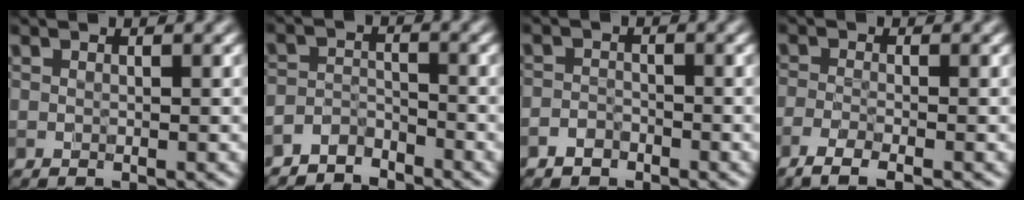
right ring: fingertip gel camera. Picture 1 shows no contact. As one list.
[{"total": 2.9, "force": [-2.8, 1.0, 0.1], "torque": [0.006, 0.005, -0.062]}, {"total": 1.4, "force": [-1.1, 0.8, 0.1], "torque": [0.005, 0.005, -0.025]}, {"total": 2.6, "force": [-1.9, 0.4, 1.8], "torque": [-0.036, -0.006, -0.046]}]